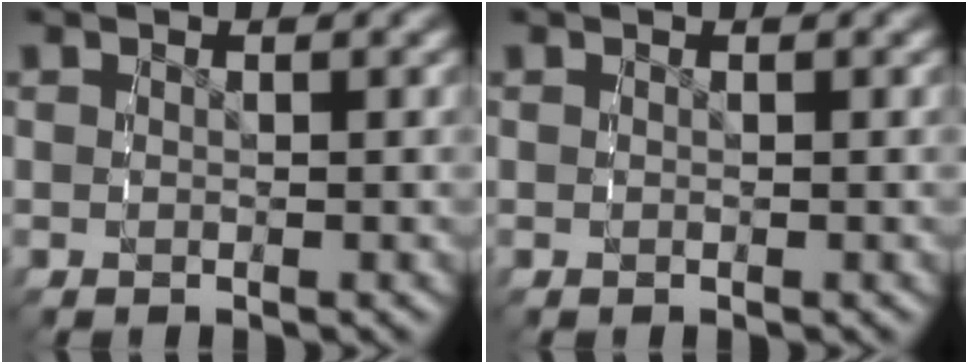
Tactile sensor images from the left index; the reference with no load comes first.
{"total": 0.0}